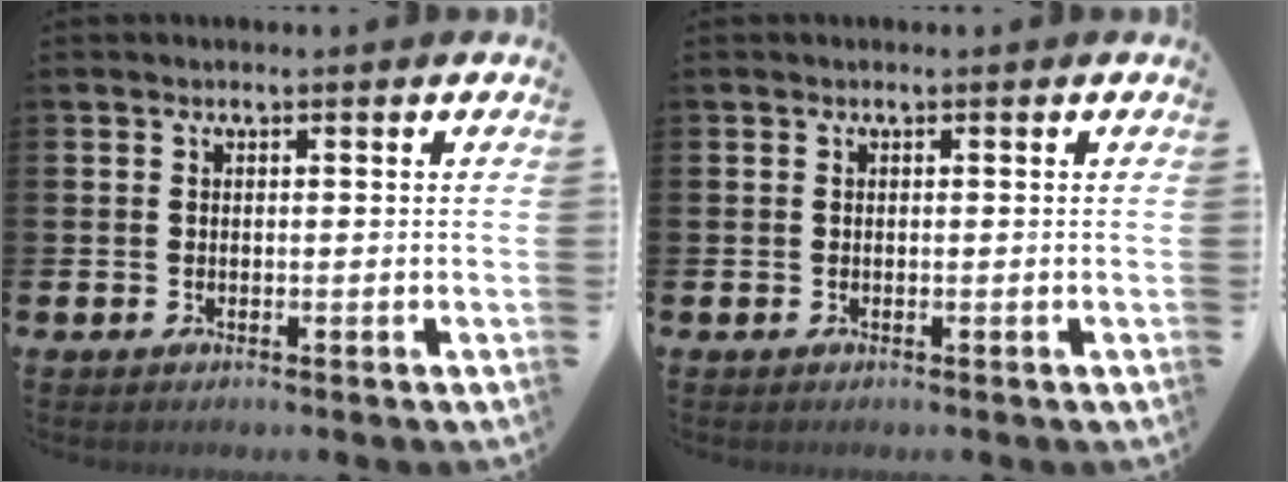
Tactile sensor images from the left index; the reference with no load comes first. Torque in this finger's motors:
{"motor_torque": [0.00, 0.00, 0.00, 0.00]}